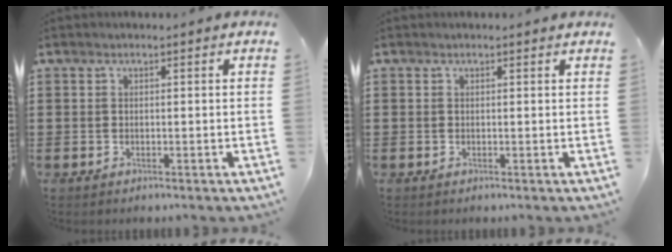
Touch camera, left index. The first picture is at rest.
{"total": 0.5, "force": [0.3, 0.4, 0.1], "torque": [-0.002, 0.004, 0.005]}